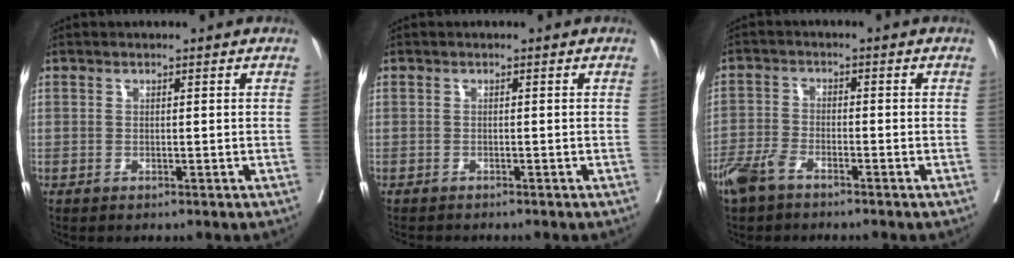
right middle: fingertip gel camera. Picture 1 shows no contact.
{"total": 2.8, "force": [-2.6, 0.4, 0.9], "torque": [-0.014, -0.006, -0.037]}
{"total": 4.3, "force": [-3.2, 0.9, 2.8], "torque": [-0.067, -0.005, -0.068]}